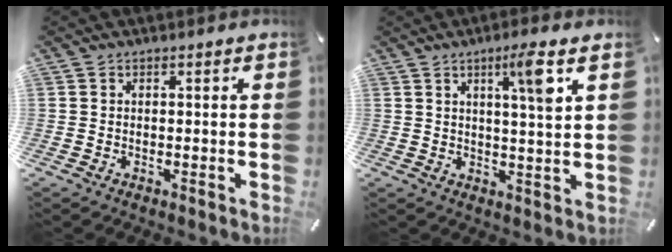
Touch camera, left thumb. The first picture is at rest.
{"total": 7.3, "force": [3.6, 0.2, 6.4], "torque": [-0.107, -0.009, 0.051]}